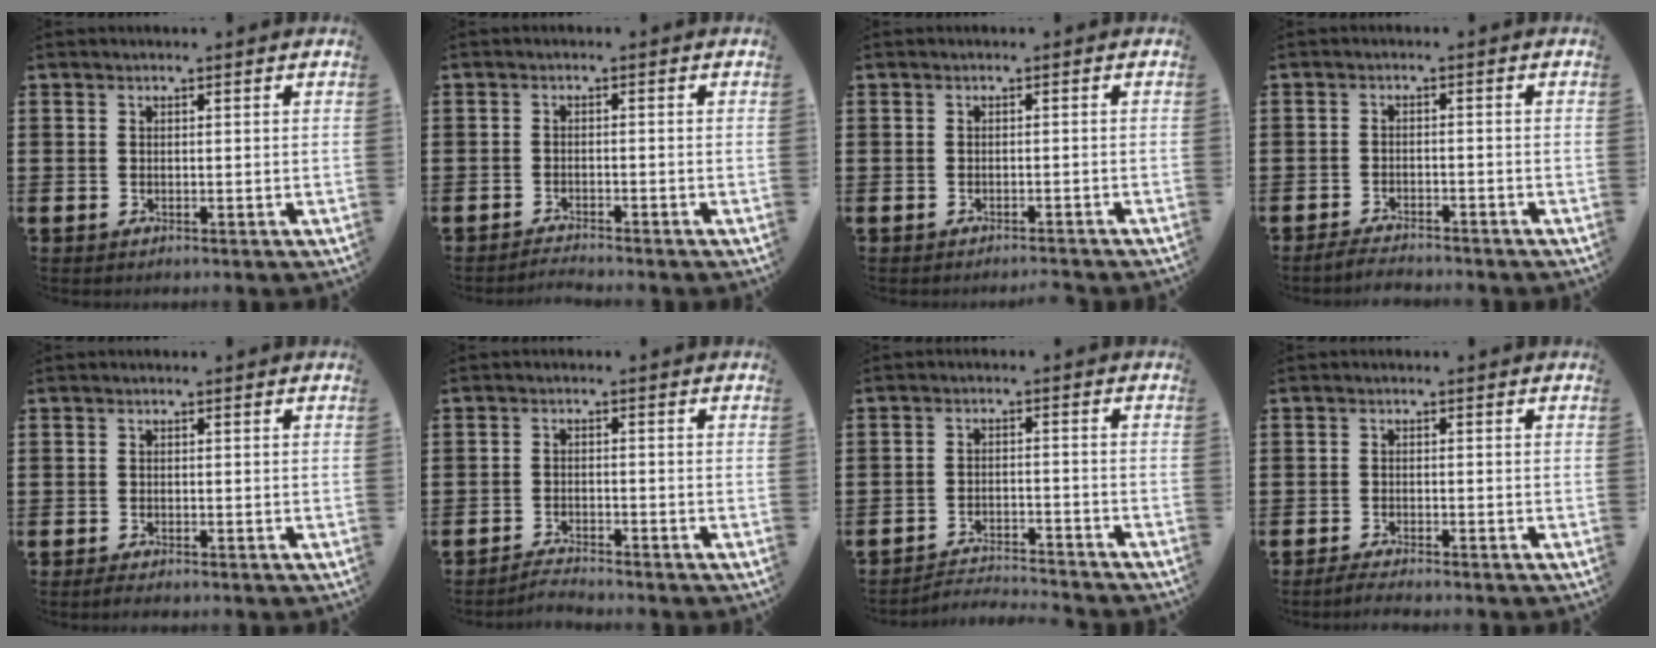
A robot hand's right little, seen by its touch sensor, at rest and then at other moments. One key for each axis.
{"total": 1.3, "fx": -1.3, "fy": -0.2, "fz": 0.0, "tx": -0.002, "ty": 0.002, "tz": -0.027}
{"total": 0.9, "fx": -0.9, "fy": -0.2, "fz": 0.1, "tx": 0.000, "ty": 0.001, "tz": -0.019}
{"total": 2.1, "fx": -2.1, "fy": 0.0, "fz": 0.2, "tx": -0.007, "ty": 0.004, "tz": -0.043}
{"total": 0.8, "fx": -0.6, "fy": 0.1, "fz": 0.5, "tx": -0.011, "ty": -0.002, "tz": -0.011}
{"total": 2.0, "fx": -2.0, "fy": -0.1, "fz": 0.0, "tx": -0.004, "ty": 0.003, "tz": -0.041}
{"total": 2.9, "fx": -2.9, "fy": 0.0, "fz": 0.0, "tx": -0.005, "ty": 0.003, "tz": -0.064}
{"total": 1.5, "fx": -1.4, "fy": 0.0, "fz": 0.7, "tx": -0.012, "ty": 0.000, "tz": -0.026}